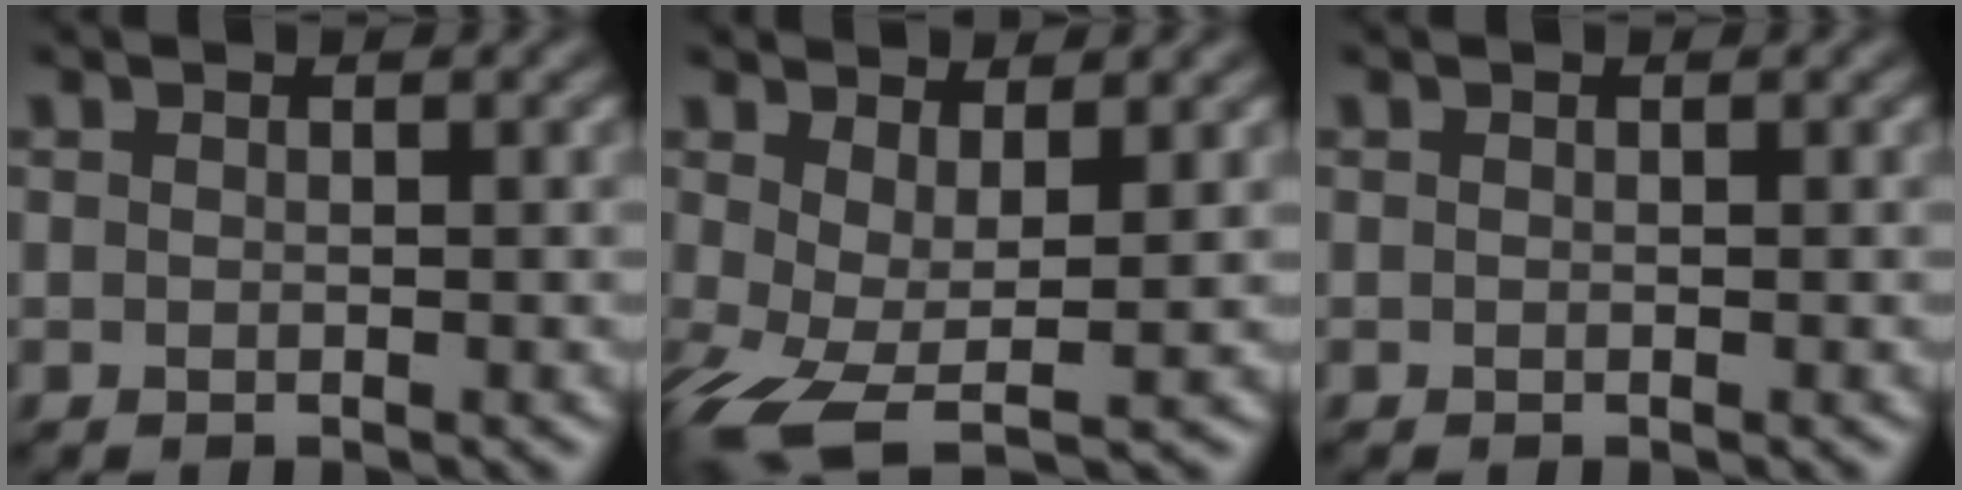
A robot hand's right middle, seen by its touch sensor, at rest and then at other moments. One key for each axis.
{"total": 5.3, "fx": -1.0, "fy": 2.0, "fz": 4.8, "tx": -0.107, "ty": -0.010, "tz": -0.024}
{"total": 0.0}